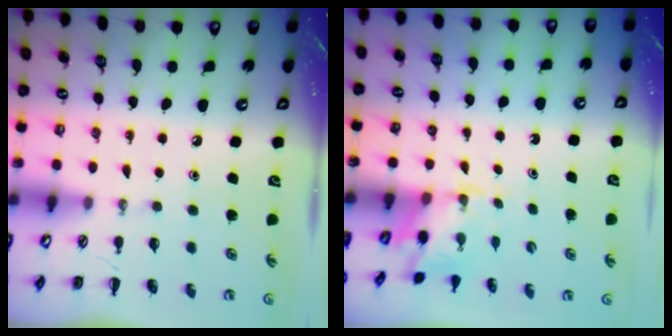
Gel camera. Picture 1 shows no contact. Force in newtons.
{"total": 1.7, "press": 1.5, "slide": 0.6}